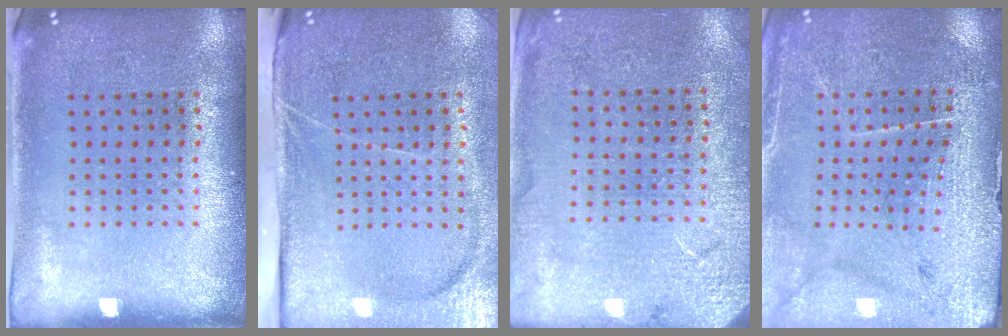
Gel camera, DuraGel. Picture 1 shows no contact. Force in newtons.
{"total": 4.2, "press": 3.4, "slide": 2.4}
{"total": 2.7, "press": 2.7, "slide": 0.1}
{"total": 3.1, "press": 3.1, "slide": 0.1}